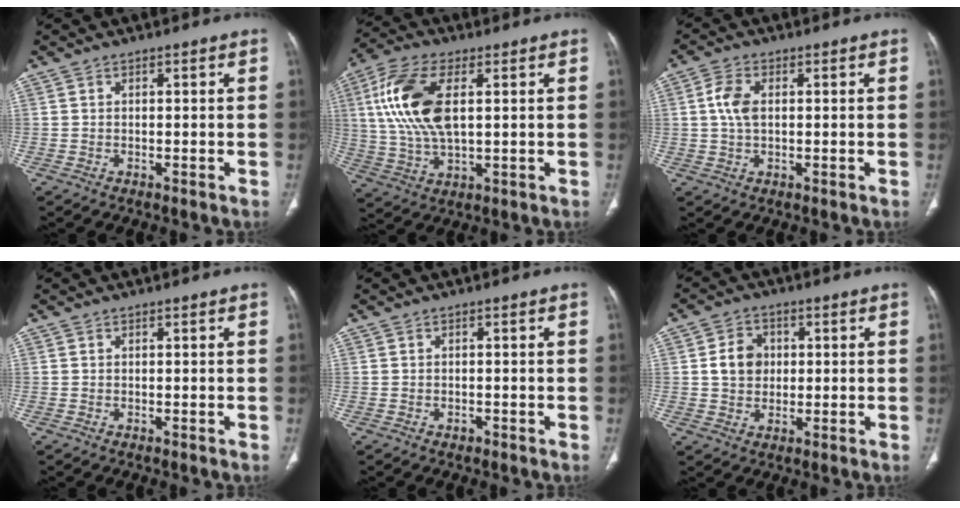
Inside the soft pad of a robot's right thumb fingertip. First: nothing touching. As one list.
[{"total": 15.1, "force": [3.2, 7.3, 12.8], "torque": [-0.275, 0.001, 0.064]}, {"total": 4.9, "force": [0.7, 2.9, 3.9], "torque": [-0.090, 0.005, 0.012]}, {"total": 0.0}, {"total": 0.8, "force": [-0.5, 0.5, 0.3], "torque": [-0.005, 0.001, -0.009]}, {"total": 6.5, "force": [0.8, 5.4, 3.5], "torque": [-0.040, 0.003, 0.012]}]